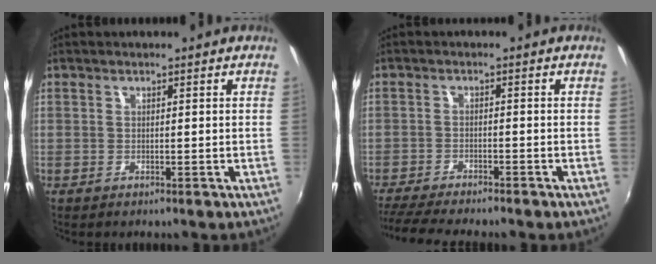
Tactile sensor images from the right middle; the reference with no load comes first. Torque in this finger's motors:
{"motor_torque": [1.02, -1.11, 0.14, 0.06]}